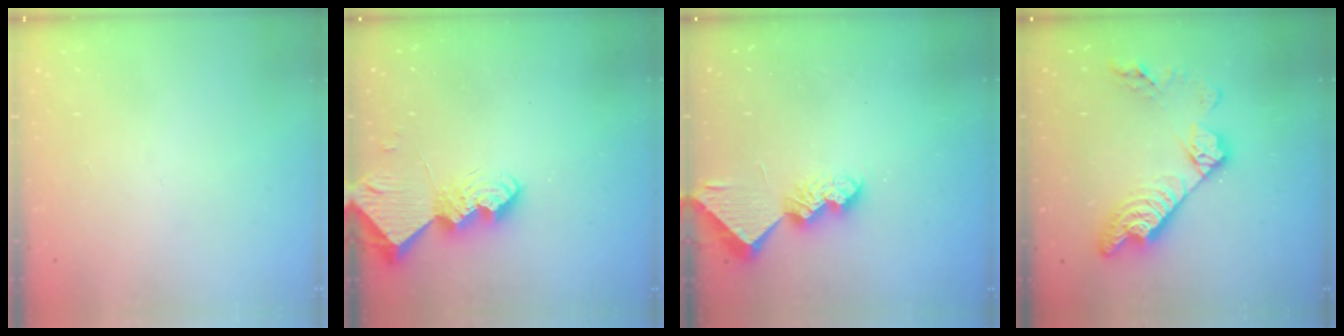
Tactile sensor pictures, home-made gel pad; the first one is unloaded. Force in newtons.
{"total": 9.9, "press": 9.8, "slide": 0.9}
{"total": 8.3, "press": 8.3, "slide": 0.6}
{"total": 16.4, "press": 16.3, "slide": 1.1}